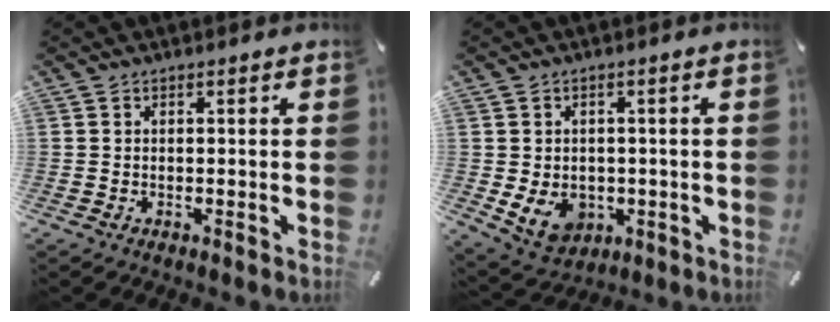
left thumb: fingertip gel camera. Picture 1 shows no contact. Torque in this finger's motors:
{"motor_torque": [1.43, 1.51, 0.76, 0.28, 0.04]}